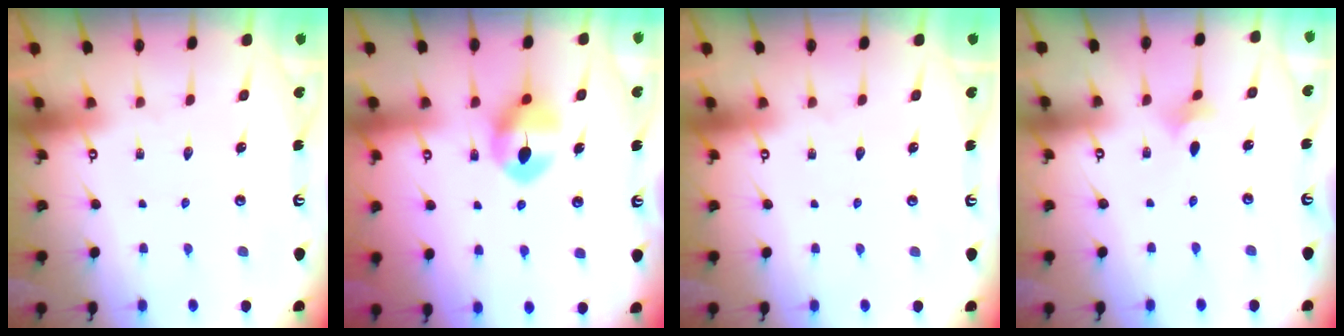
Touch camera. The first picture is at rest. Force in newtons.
{"total": 8.9, "press": 8.9, "slide": 0.3}
{"total": 0.0}
{"total": 2.5, "press": 2.5, "slide": 0.5}